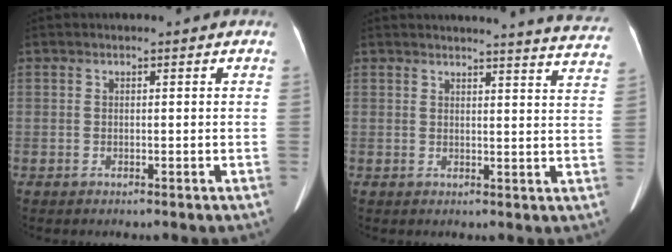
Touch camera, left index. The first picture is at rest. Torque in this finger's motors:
{"motor_torque": [0.84, -1.30, 0.08, 0.04]}